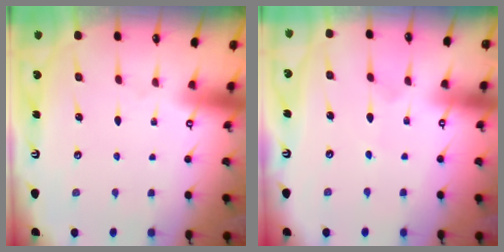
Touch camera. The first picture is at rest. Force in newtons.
{"total": 2.8, "press": 2.8, "slide": 0.2}